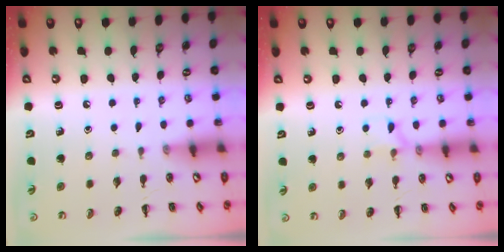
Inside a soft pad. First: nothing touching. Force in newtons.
{"total": 6.6, "press": 6.5, "slide": 1.1}